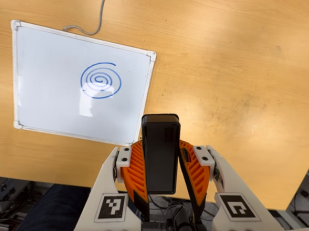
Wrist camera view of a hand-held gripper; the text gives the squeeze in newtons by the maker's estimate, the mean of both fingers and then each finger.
{"total": 6.9, "left": 5.8, "right": 8.0}